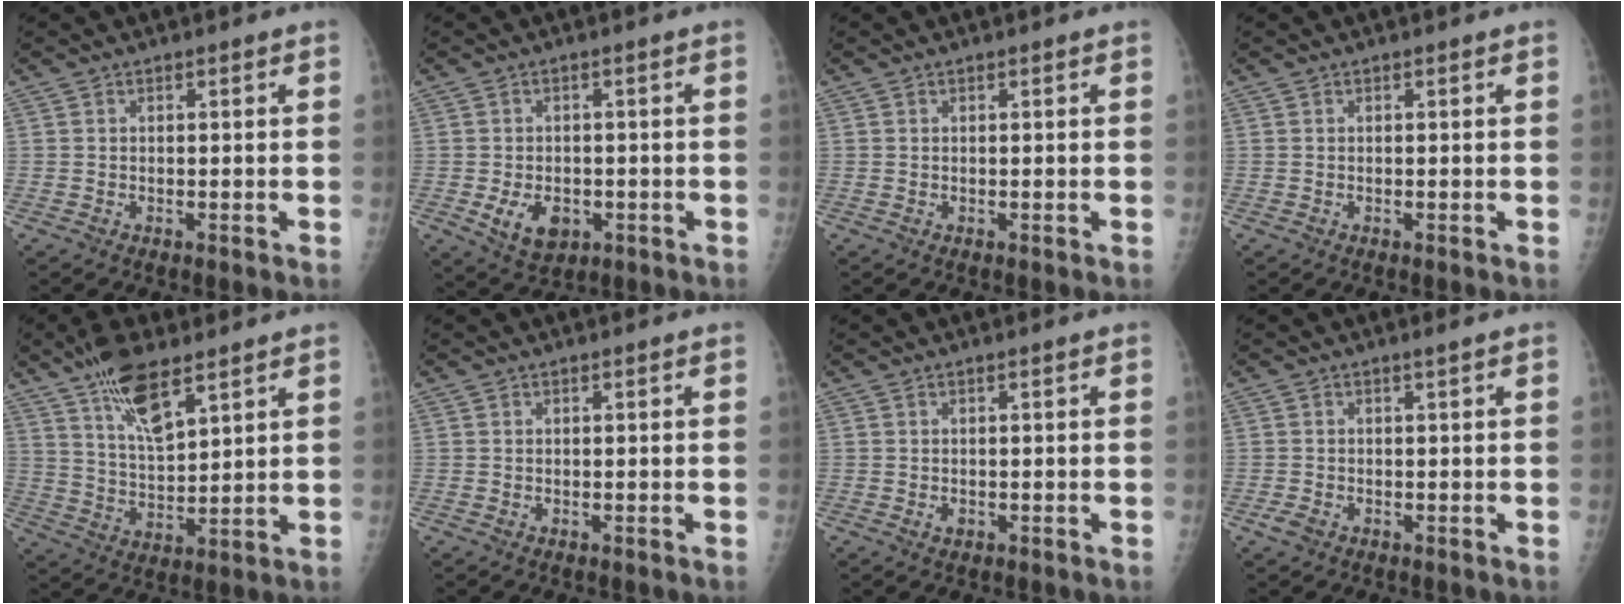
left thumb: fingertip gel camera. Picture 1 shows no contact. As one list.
[{"total": 6.4, "force": [-1.9, 4.5, 4.2], "torque": [-0.057, 0.002, -0.019]}, {"total": 0.0}, {"total": 0.0}, {"total": 11.4, "force": [7.3, 4.0, 7.8], "torque": [-0.127, -0.034, 0.139]}, {"total": 0.0}, {"total": 1.0, "force": [0.0, 0.7, 0.7], "torque": [-0.004, -0.001, 0.001]}, {"total": 1.8, "force": [-0.3, 1.0, 1.5], "torque": [-0.032, 0.011, -0.003]}]